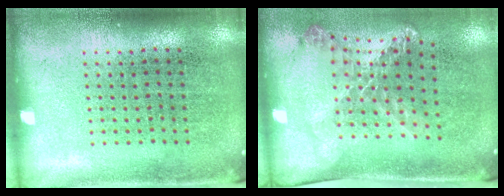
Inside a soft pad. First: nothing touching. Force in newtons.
{"total": 1.7, "press": 1.3, "slide": 1.1}